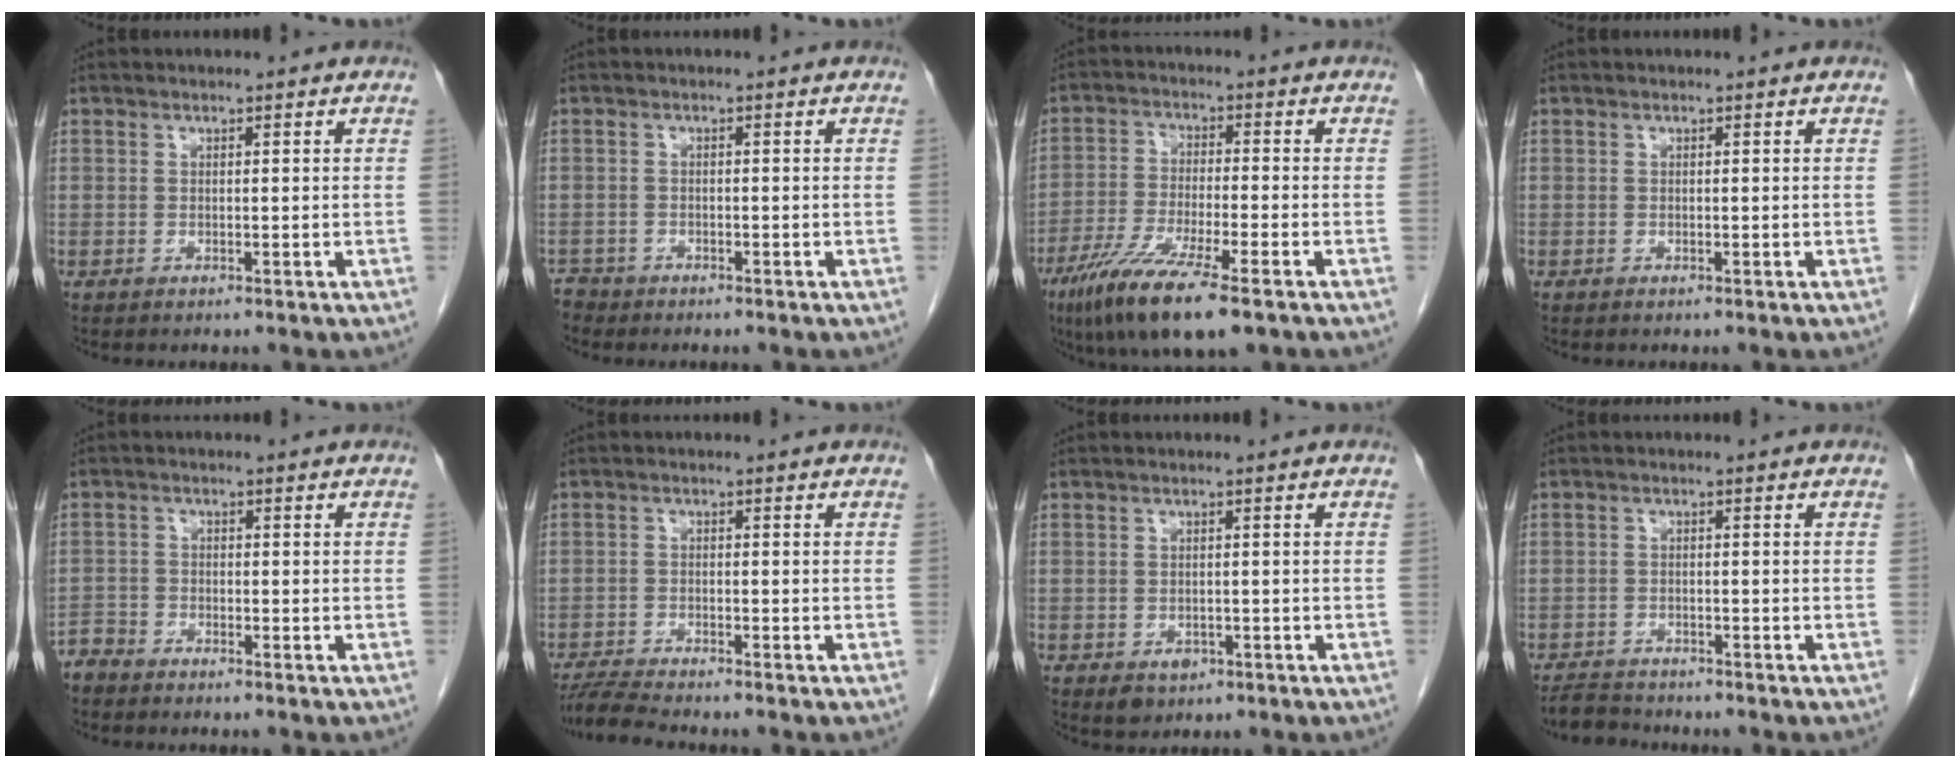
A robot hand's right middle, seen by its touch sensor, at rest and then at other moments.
{"total": 1.9, "force": [-1.7, 0.6, -0.3], "torque": [0.000, -0.004, -0.034]}
{"total": 12.2, "force": [-7.7, 1.4, 9.4], "torque": [-0.177, -0.033, -0.131]}
{"total": 0.0}
{"total": 2.7, "force": [-2.6, 0.5, -0.2], "torque": [0.007, -0.007, -0.054]}
{"total": 5.0, "force": [-4.7, -0.5, 1.6], "torque": [-0.030, -0.022, -0.084]}
{"total": 2.7, "force": [-1.3, 2.0, 1.3], "torque": [-0.016, 0.001, -0.008]}
{"total": 3.6, "force": [-3.5, 0.7, 0.2], "torque": [-0.006, -0.013, -0.063]}